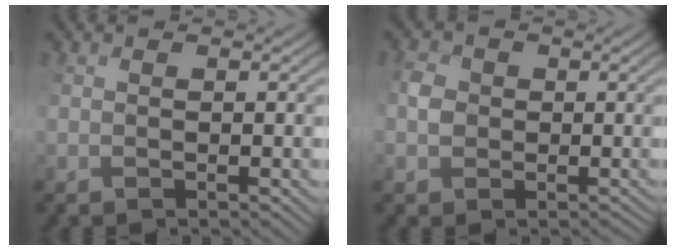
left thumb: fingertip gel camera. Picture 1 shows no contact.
{"total": 3.2, "force": [-0.4, 3.1, 0.6], "torque": [-0.024, 0.006, -0.013]}